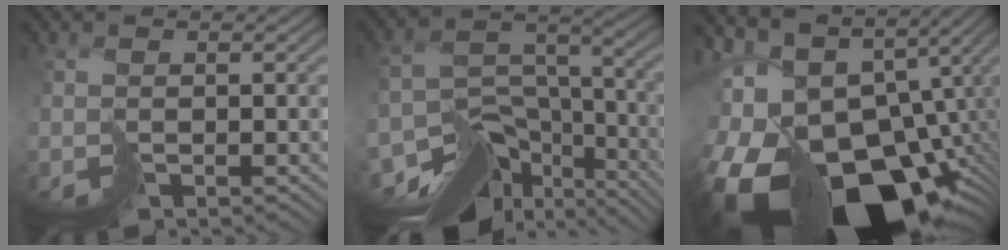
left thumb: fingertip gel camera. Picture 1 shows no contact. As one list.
[{"total": 15.1, "force": [-11.3, 7.6, 6.3], "torque": [-0.121, -0.021, -0.163]}, {"total": 19.6, "force": [-7.1, 12.7, 13.1], "torque": [-0.255, -0.026, -0.092]}]